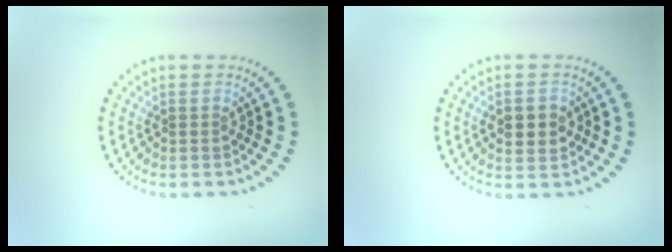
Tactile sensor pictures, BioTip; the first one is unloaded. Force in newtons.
{"total": 2.7, "press": 2.7, "slide": 0.2}